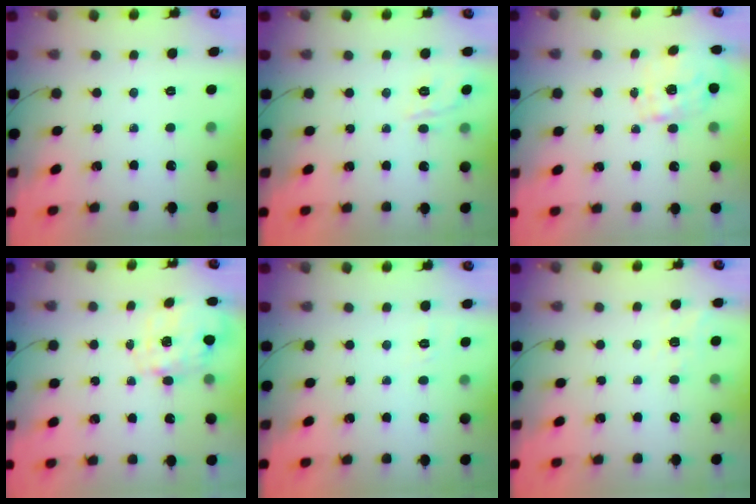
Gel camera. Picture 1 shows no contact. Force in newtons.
{"total": 7.5, "press": 7.4, "slide": 1.0}
{"total": 2.2, "press": 2.2, "slide": 0.4}
{"total": 2.9, "press": 2.7, "slide": 0.9}
{"total": 1.9, "press": 0.5, "slide": 1.8}
{"total": 6.3, "press": 6.1, "slide": 1.5}